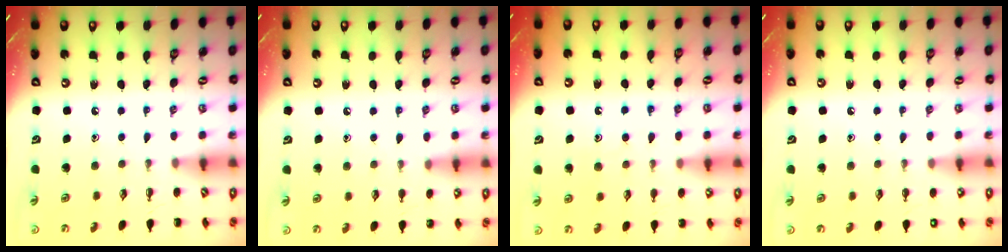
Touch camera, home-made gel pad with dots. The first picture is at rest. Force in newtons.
{"total": 6.5, "press": 6.1, "slide": 2.2}
{"total": 9.7, "press": 9.7, "slide": 0.9}
{"total": 2.6, "press": 2.1, "slide": 1.6}